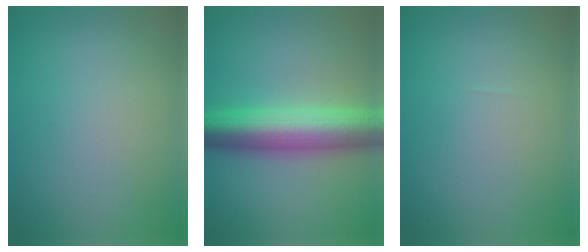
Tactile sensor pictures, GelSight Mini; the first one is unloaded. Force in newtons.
{"total": 8.7, "press": 8.7, "slide": 0.2}
{"total": 0.0}